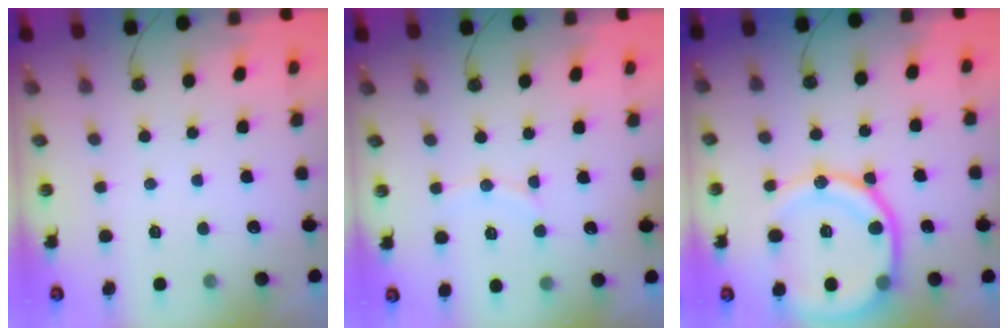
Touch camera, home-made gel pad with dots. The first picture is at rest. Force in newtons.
{"total": 5.9, "press": 5.8, "slide": 1.2}
{"total": 18.5, "press": 18.4, "slide": 1.9}